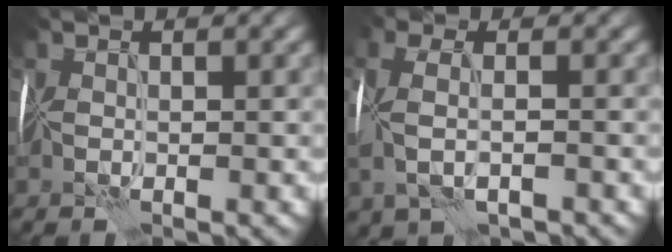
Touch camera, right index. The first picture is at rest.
{"total": 4.5, "force": [-0.7, 2.0, 3.9], "torque": [-0.101, -0.005, -0.013]}